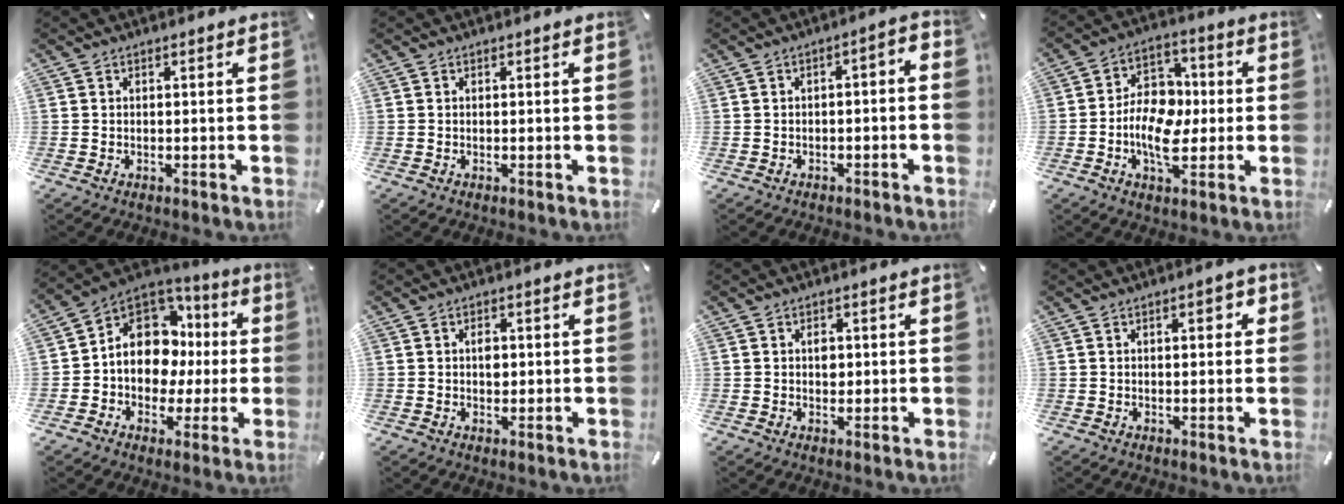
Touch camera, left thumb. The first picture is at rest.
{"total": 0.0}
{"total": 3.5, "force": [-2.3, 1.3, 2.3], "torque": [-0.036, 0.018, -0.045]}
{"total": 12.4, "force": [-2.5, 8.9, 8.3], "torque": [-0.160, 0.017, -0.043]}
{"total": 12.7, "force": [1.6, 11.1, 6.1], "torque": [-0.111, -0.017, 0.038]}
{"total": 2.5, "force": [0.1, 1.8, 1.7], "torque": [-0.019, -0.001, -0.003]}
{"total": 2.6, "force": [0.2, 2.0, 1.6], "torque": [-0.010, -0.005, -0.003]}
{"total": 3.3, "force": [0.8, 1.5, 2.8], "torque": [-0.041, 0.003, 0.007]}